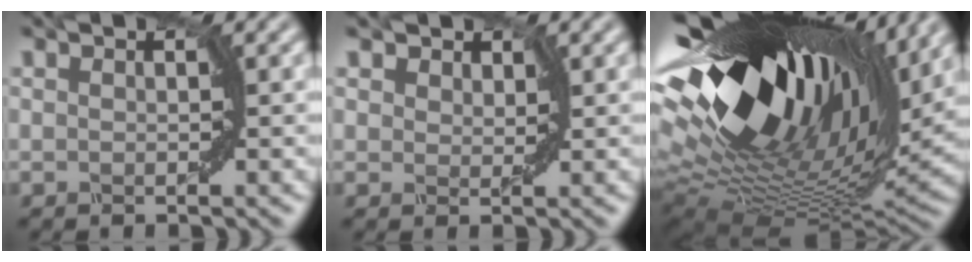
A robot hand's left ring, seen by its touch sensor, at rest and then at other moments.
{"total": 2.4, "force": [1.7, 1.3, 0.9], "torque": [-0.028, -0.003, 0.025]}
{"total": 18.4, "force": [7.4, 8.4, 14.5], "torque": [-0.282, 0.028, 0.119]}